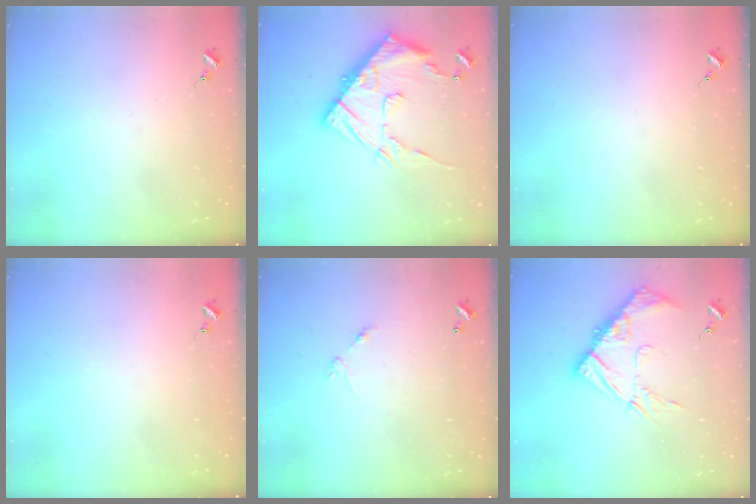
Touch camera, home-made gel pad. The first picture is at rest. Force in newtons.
{"total": 17.0, "press": 16.9, "slide": 1.5}
{"total": 0.0}
{"total": 0.0}
{"total": 5.9, "press": 5.9, "slide": 0.4}
{"total": 13.4, "press": 13.4, "slide": 1.0}